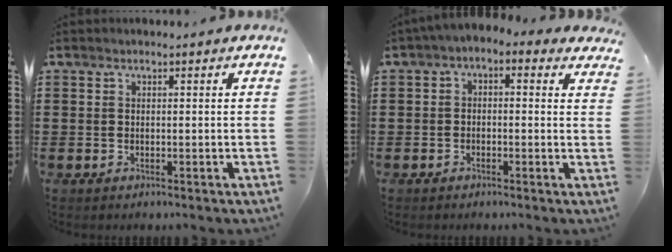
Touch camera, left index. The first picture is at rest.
{"total": 1.8, "force": [-1.4, 0.7, 0.9], "torque": [-0.018, 0.008, -0.033]}